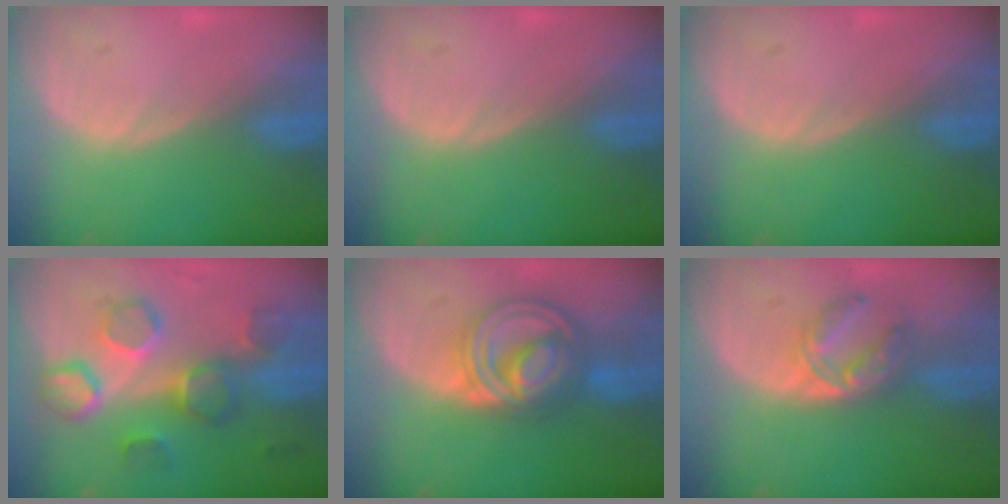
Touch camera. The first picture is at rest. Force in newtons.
{"total": 0.0}
{"total": 0.0}
{"total": 8.8, "press": 8.7, "slide": 1.4}
{"total": 9.0, "press": 8.9, "slide": 0.7}
{"total": 5.6, "press": 5.4, "slide": 1.7}